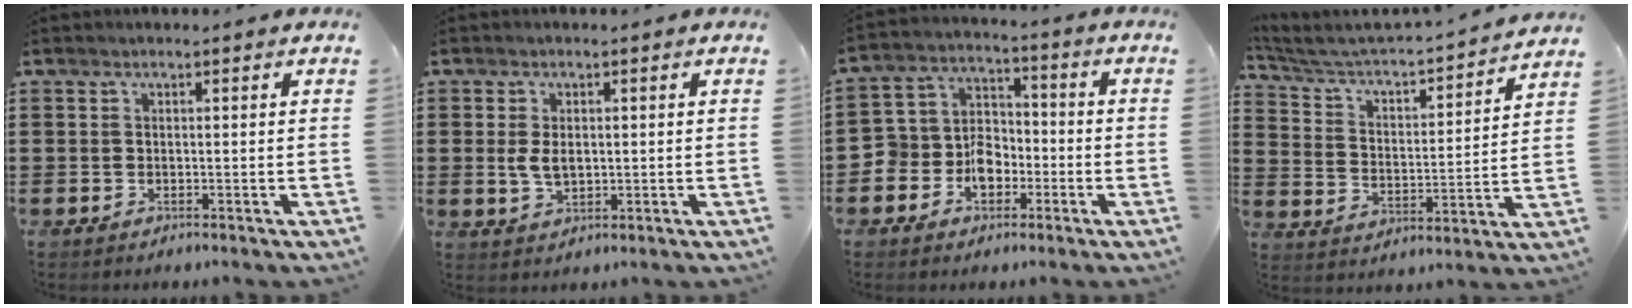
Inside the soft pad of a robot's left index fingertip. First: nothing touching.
{"total": 3.4, "force": [0.3, 2.0, 2.7], "torque": [-0.062, 0.004, 0.003]}
{"total": 6.5, "force": [-2.8, 5.7, 1.5], "torque": [-0.061, 0.004, -0.059]}
{"total": 3.3, "force": [3.1, 0.4, 1.1], "torque": [-0.043, -0.034, 0.039]}